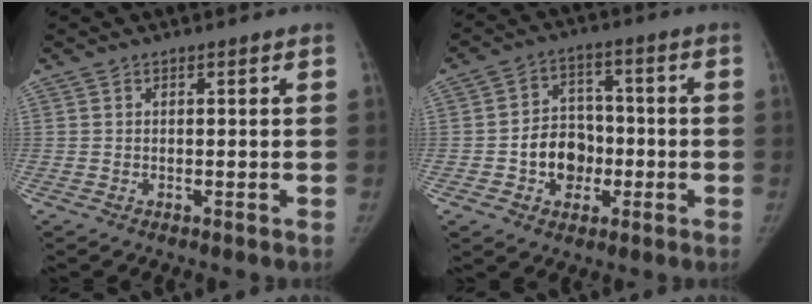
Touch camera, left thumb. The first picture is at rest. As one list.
[{"total": 9.4, "force": [-2.3, 7.7, 4.9], "torque": [-0.035, 0.026, -0.040]}]